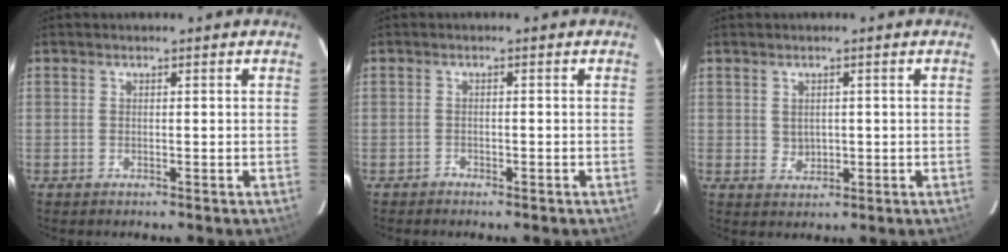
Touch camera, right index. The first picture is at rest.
{"total": 1.2, "force": [-1.1, 0.5, 0.3], "torque": [-0.013, 0.003, -0.016]}
{"total": 2.5, "force": [0.5, 2.3, 0.7], "torque": [-0.010, 0.001, 0.016]}